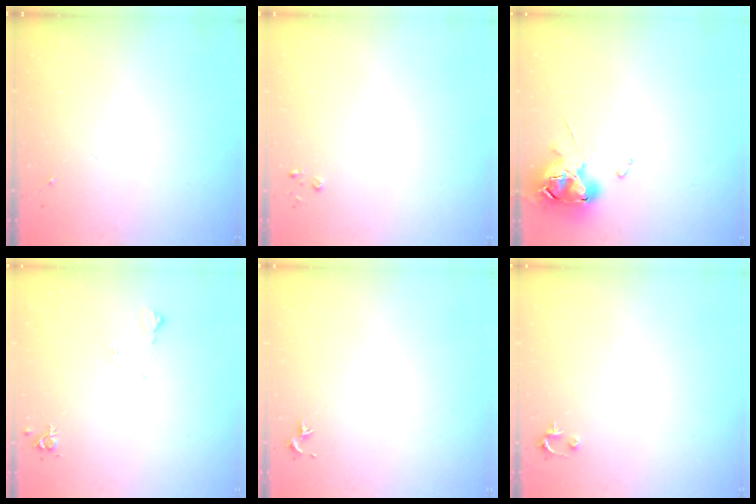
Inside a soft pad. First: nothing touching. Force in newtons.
{"total": 2.2, "press": 2.2, "slide": 0.3}
{"total": 11.5, "press": 11.4, "slide": 1.5}
{"total": 6.5, "press": 6.4, "slide": 1.0}
{"total": 0.8, "press": 0.7, "slide": 0.3}
{"total": 2.5, "press": 2.5, "slide": 0.2}